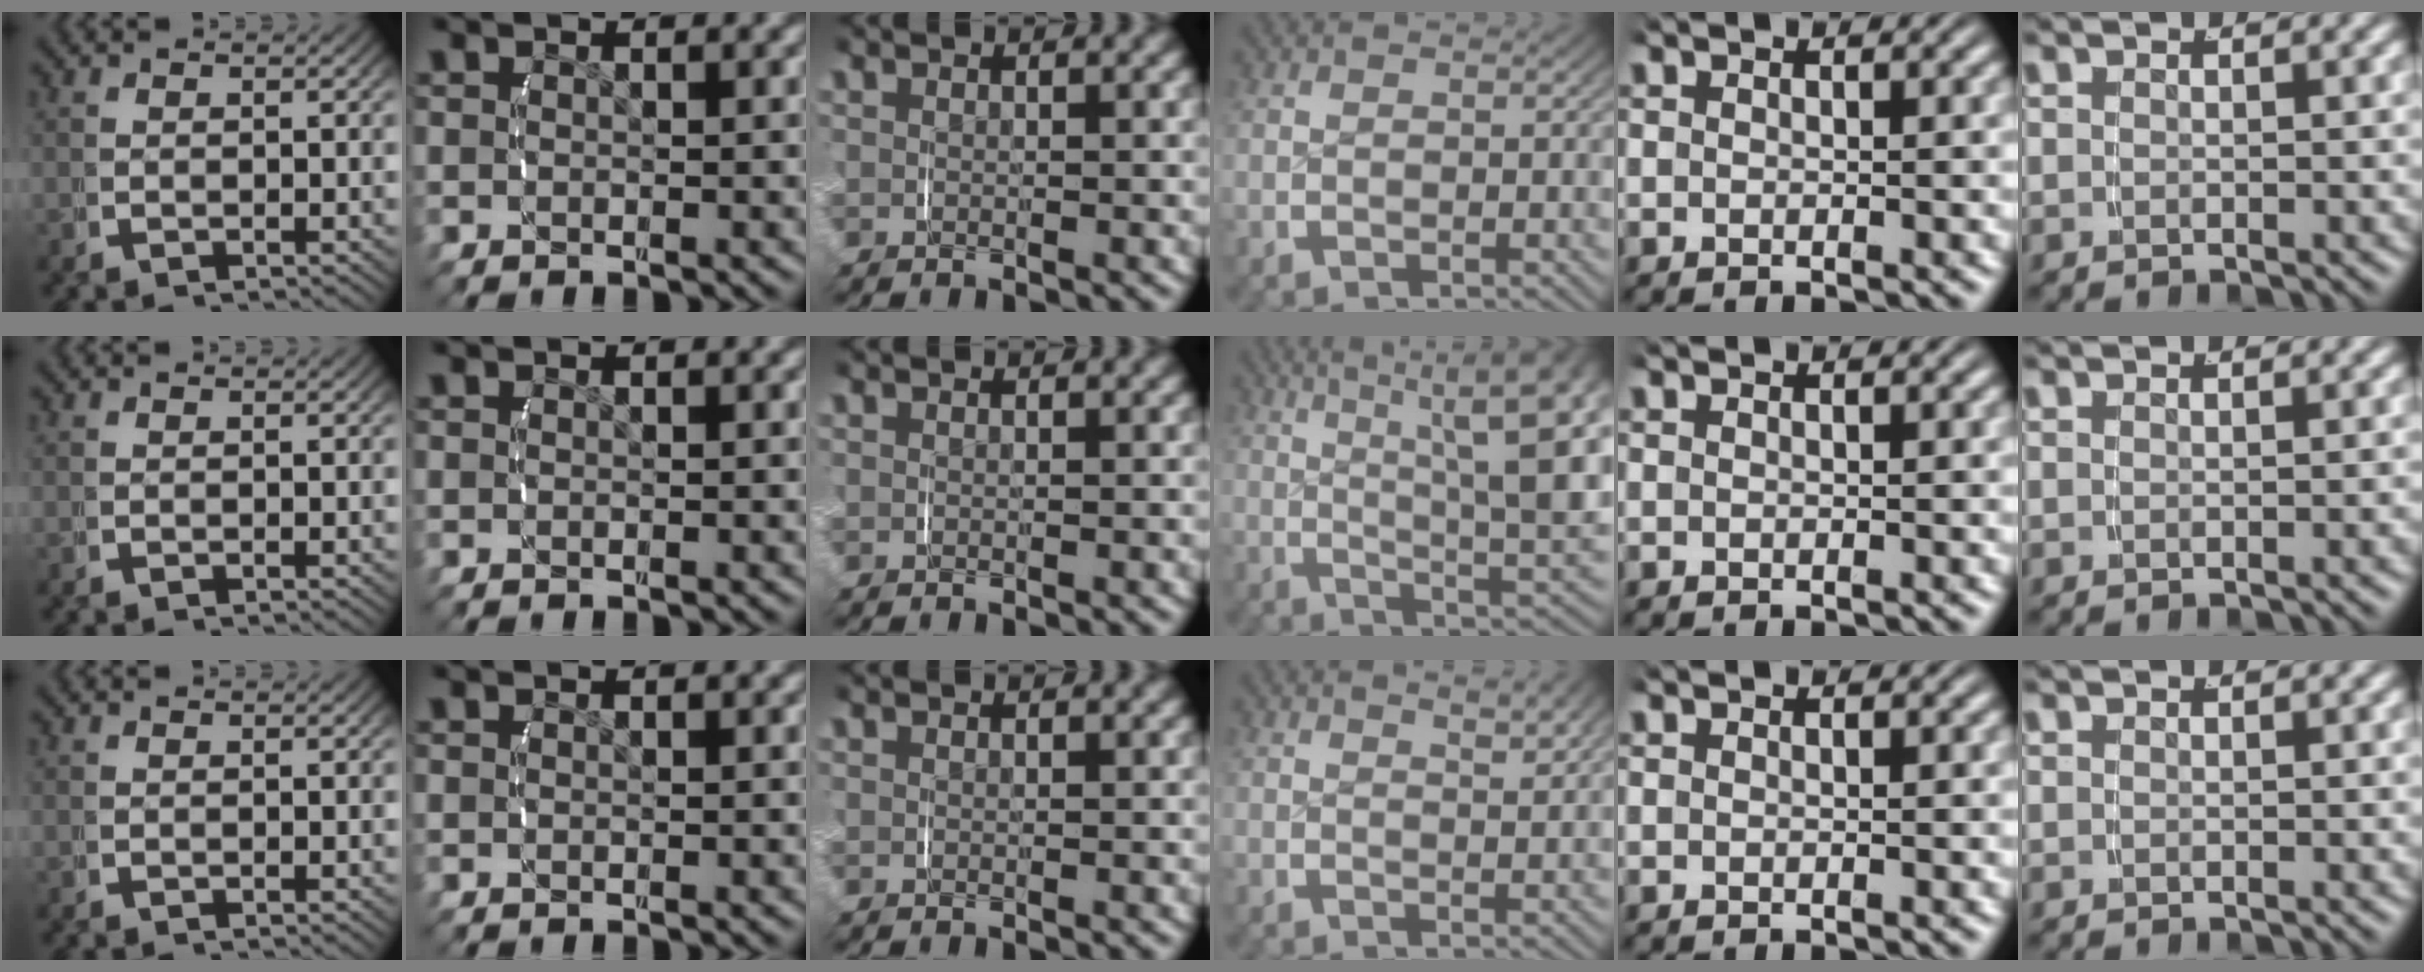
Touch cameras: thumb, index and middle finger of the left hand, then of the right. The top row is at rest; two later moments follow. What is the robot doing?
{"motion": "lift_and_place", "object": "string"}